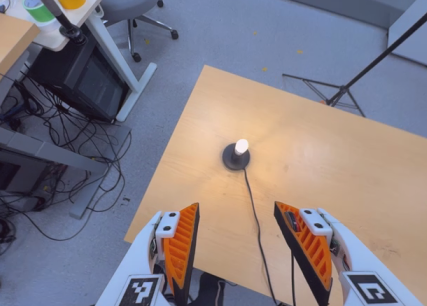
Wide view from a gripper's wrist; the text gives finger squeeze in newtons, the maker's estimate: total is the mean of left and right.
{"total": 0.0}